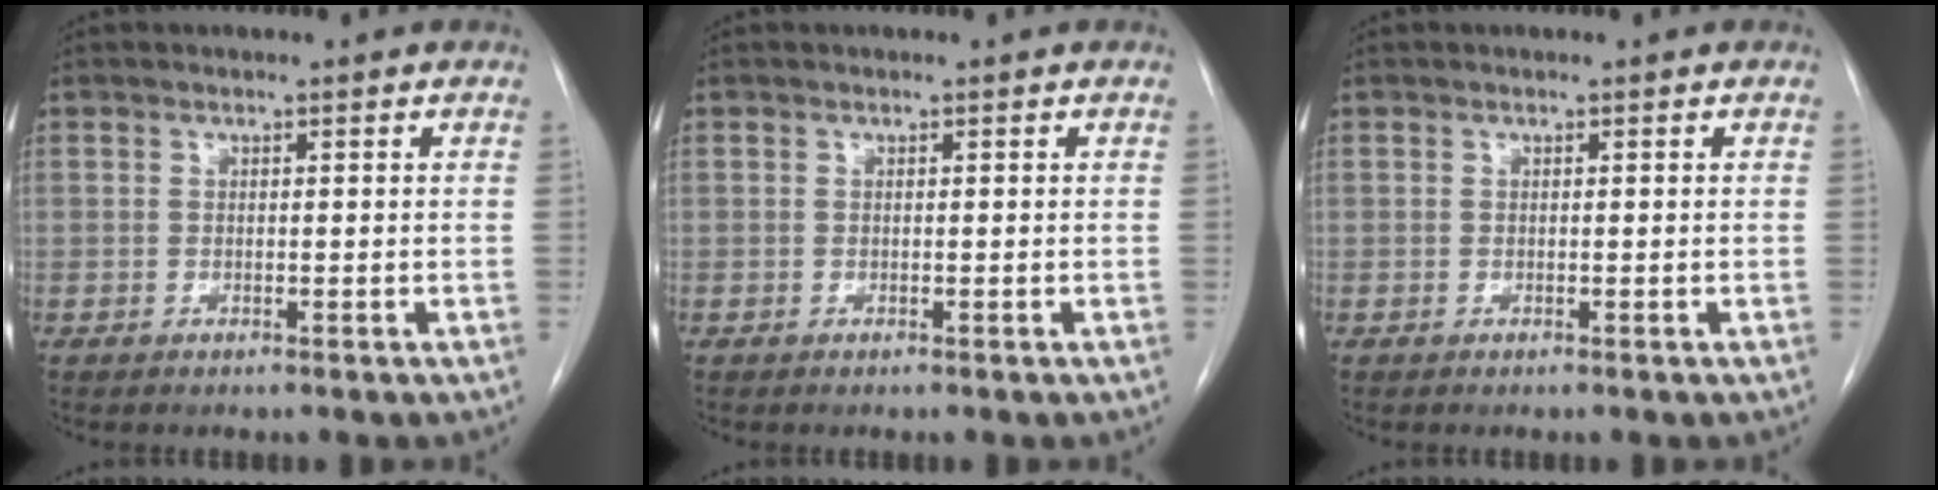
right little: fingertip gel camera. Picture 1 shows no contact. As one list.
[{"total": 0.0}, {"total": 0.0}]